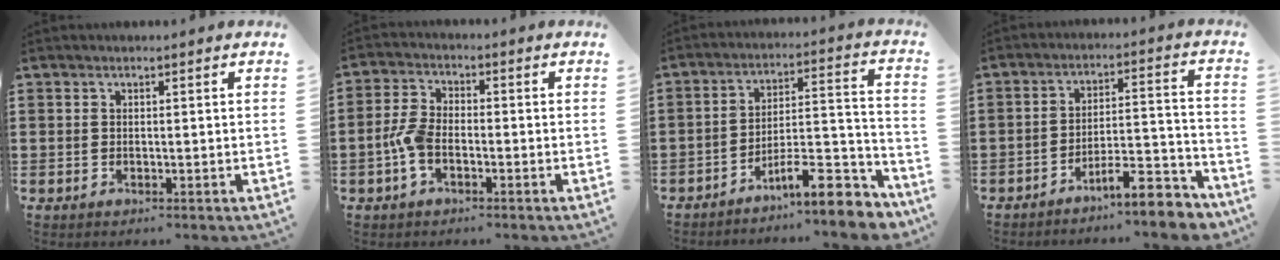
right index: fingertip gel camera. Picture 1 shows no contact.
{"total": 4.5, "force": [-1.6, 2.4, 3.5], "torque": [-0.093, -0.004, -0.036]}
{"total": 10.2, "force": [-8.0, 1.9, 6.0], "torque": [-0.084, 0.020, -0.146]}
{"total": 8.4, "force": [-7.1, 1.2, 4.2], "torque": [-0.059, 0.015, -0.130]}